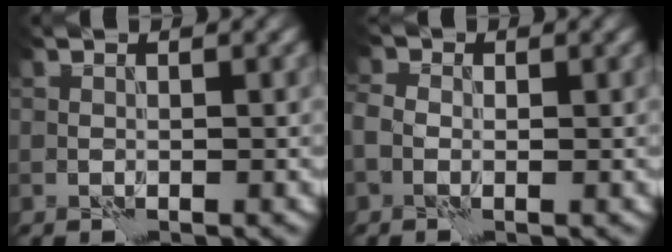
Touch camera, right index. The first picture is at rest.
{"total": 2.3, "force": [-0.2, 1.9, 1.3], "torque": [-0.021, 0.009, -0.013]}